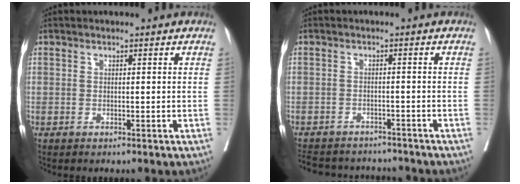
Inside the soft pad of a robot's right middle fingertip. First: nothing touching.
{"total": 12.4, "force": [-11.5, 3.3, 3.3], "torque": [-0.071, 0.008, -0.153]}